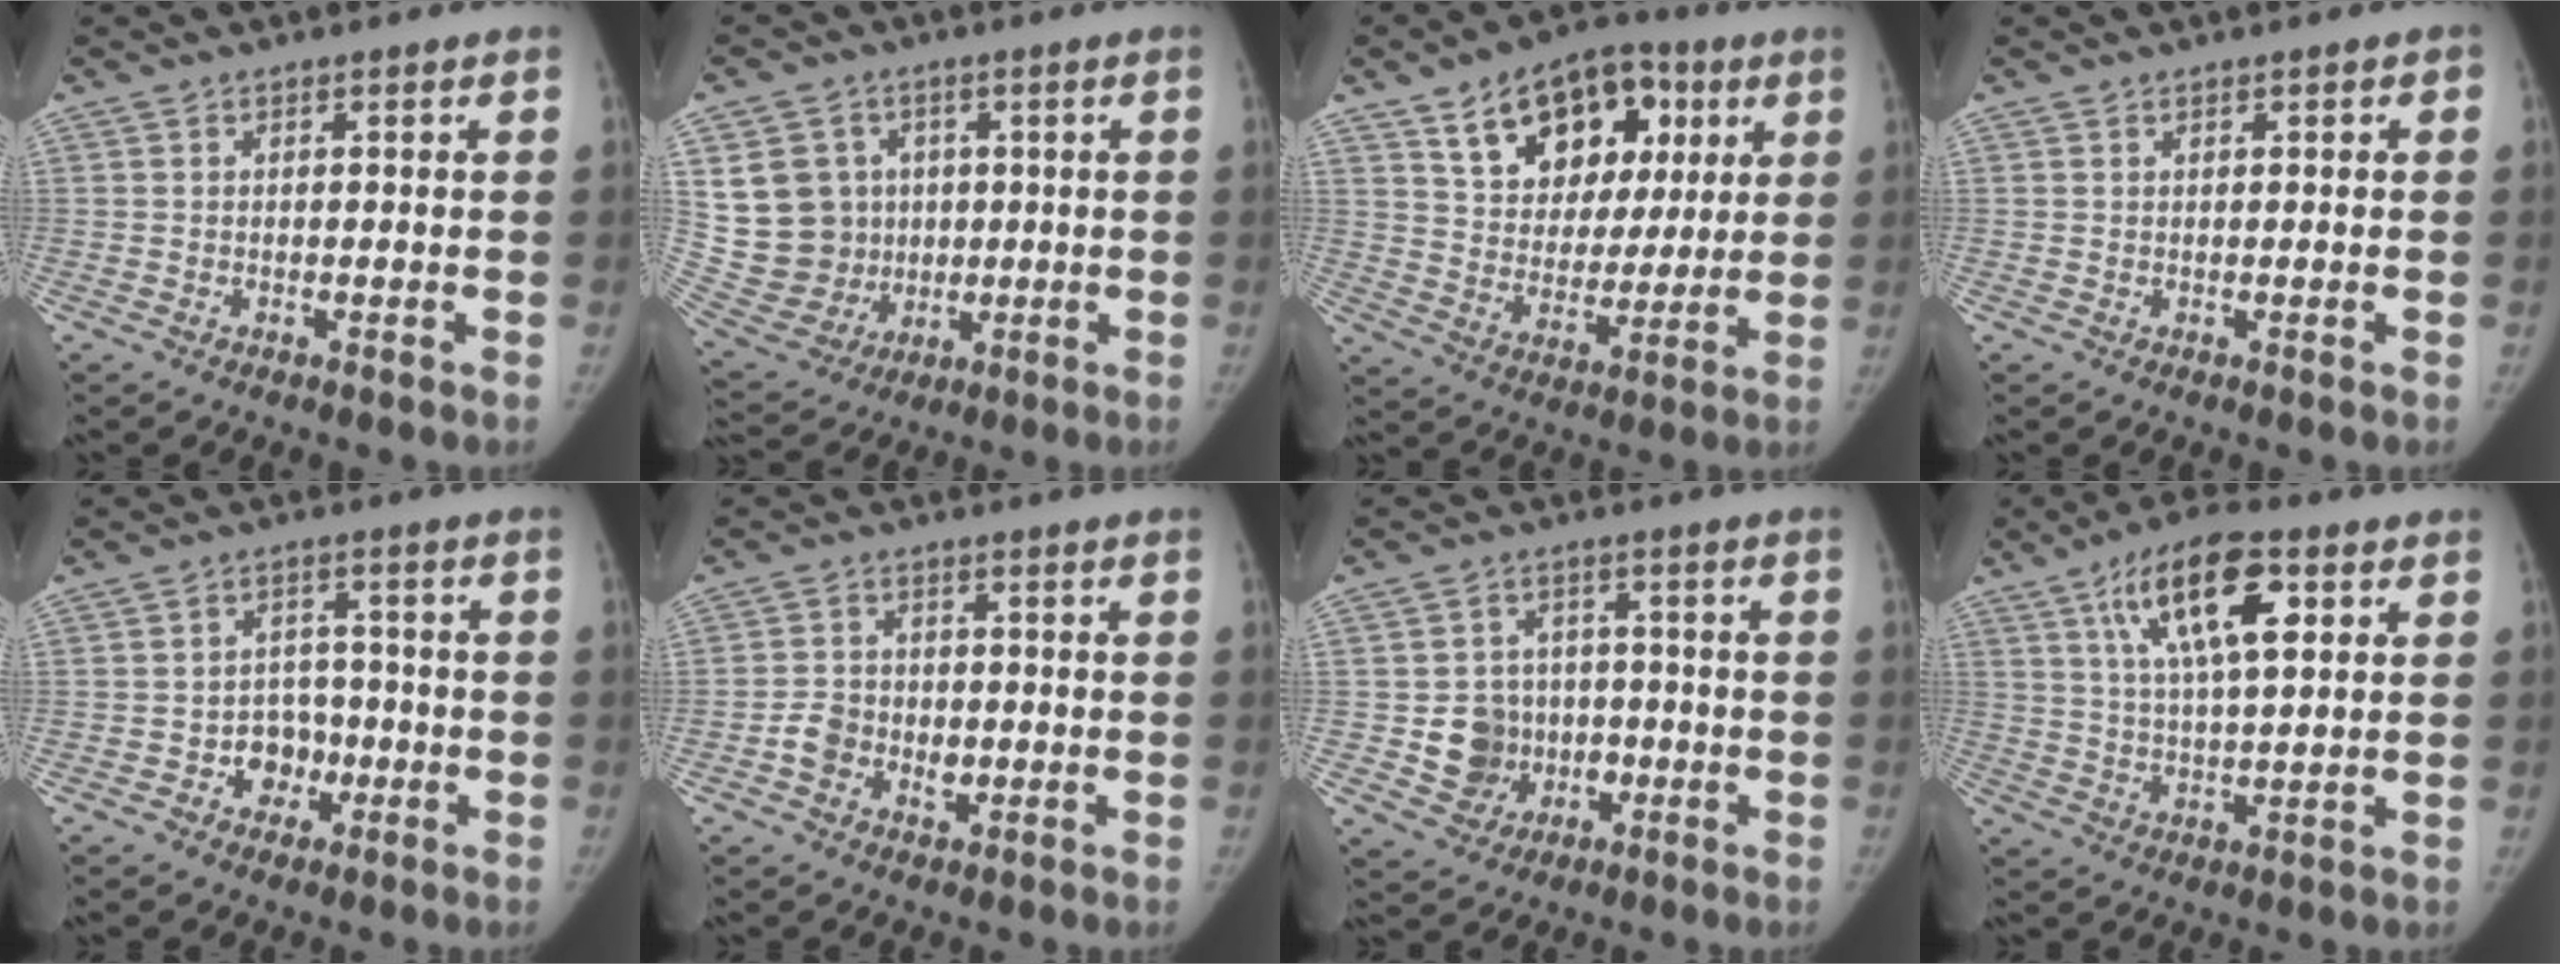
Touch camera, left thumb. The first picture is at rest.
{"total": 14.1, "force": [2.5, 12.7, 5.5], "torque": [-0.078, 0.003, 0.070]}
{"total": 19.1, "force": [8.5, 12.8, 11.4], "torque": [-0.128, -0.012, 0.139]}
{"total": 0.6, "force": [0.2, 0.5, 0.3], "torque": [0.005, 0.001, 0.001]}
{"total": 6.1, "force": [-2.0, 5.1, 2.5], "torque": [-0.001, 0.023, -0.032]}
{"total": 5.7, "force": [-1.3, 4.7, 2.9], "torque": [-0.028, 0.014, -0.025]}
{"total": 8.7, "force": [-1.6, 7.9, 3.2], "torque": [-0.013, 0.012, -0.020]}
{"total": 14.5, "force": [5.9, 5.4, 12.1], "torque": [-0.194, -0.007, 0.098]}